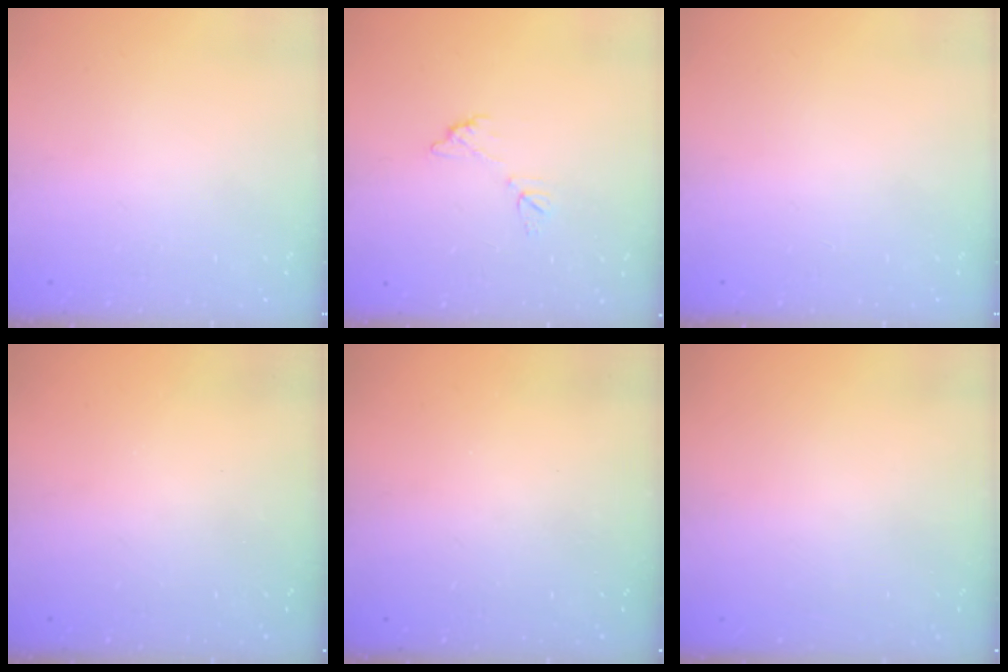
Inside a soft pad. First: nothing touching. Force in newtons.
{"total": 6.6, "press": 6.6, "slide": 0.3}
{"total": 0.0}
{"total": 3.0, "press": 3.0, "slide": 0.3}
{"total": 3.3, "press": 3.3, "slide": 0.1}
{"total": 3.0, "press": 3.0, "slide": 0.1}